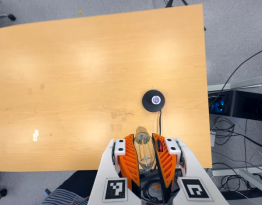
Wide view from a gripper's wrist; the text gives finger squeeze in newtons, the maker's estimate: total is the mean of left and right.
{"total": 23.5, "left": 25.7, "right": 21.4}